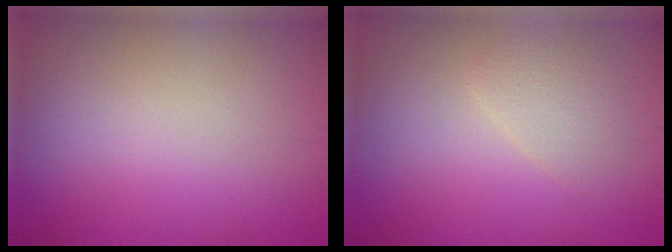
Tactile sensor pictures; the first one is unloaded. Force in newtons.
{"total": 1.9, "press": 1.9, "slide": 0.1}